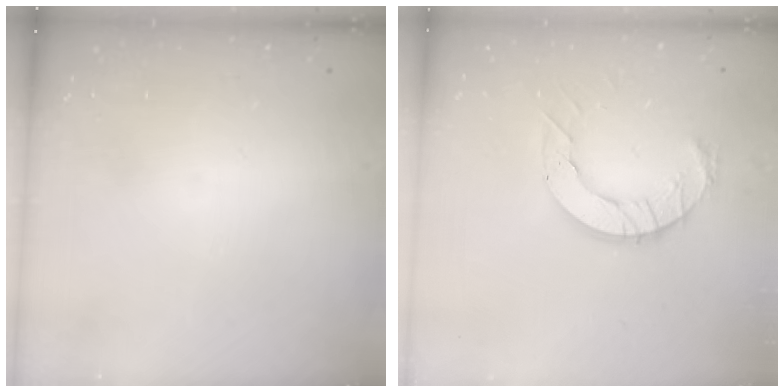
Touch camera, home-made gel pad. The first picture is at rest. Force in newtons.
{"total": 9.8, "press": 9.7, "slide": 1.1}